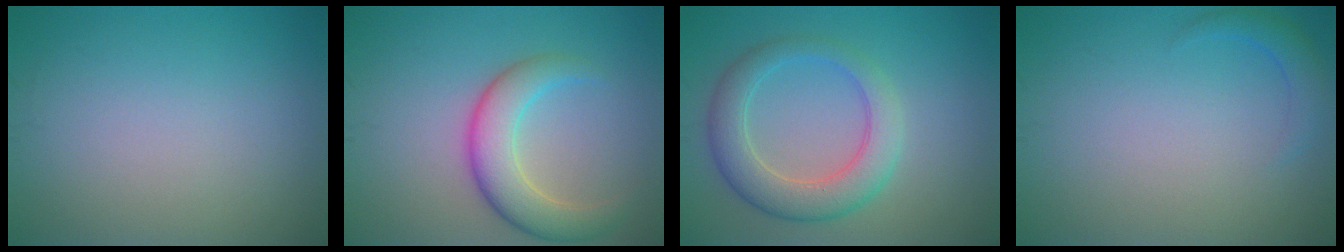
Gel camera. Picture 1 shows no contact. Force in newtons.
{"total": 5.1, "press": 5.1, "slide": 0.2}
{"total": 5.2, "press": 5.2, "slide": 0.0}
{"total": 1.6, "press": 1.6, "slide": 0.2}